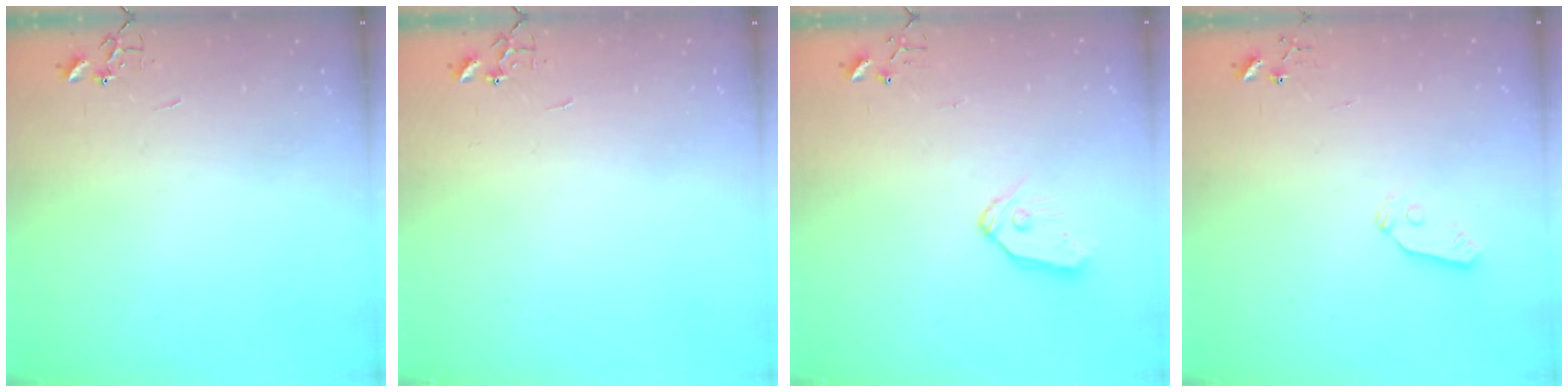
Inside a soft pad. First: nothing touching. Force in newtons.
{"total": 0.0}
{"total": 8.4, "press": 8.4, "slide": 0.5}
{"total": 4.3, "press": 4.3, "slide": 0.3}